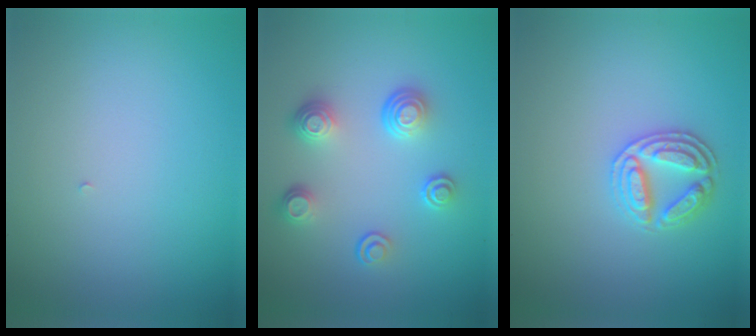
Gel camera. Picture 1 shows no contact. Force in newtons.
{"total": 3.9, "press": 2.9, "slide": 2.6}
{"total": 2.9, "press": 2.9, "slide": 0.5}